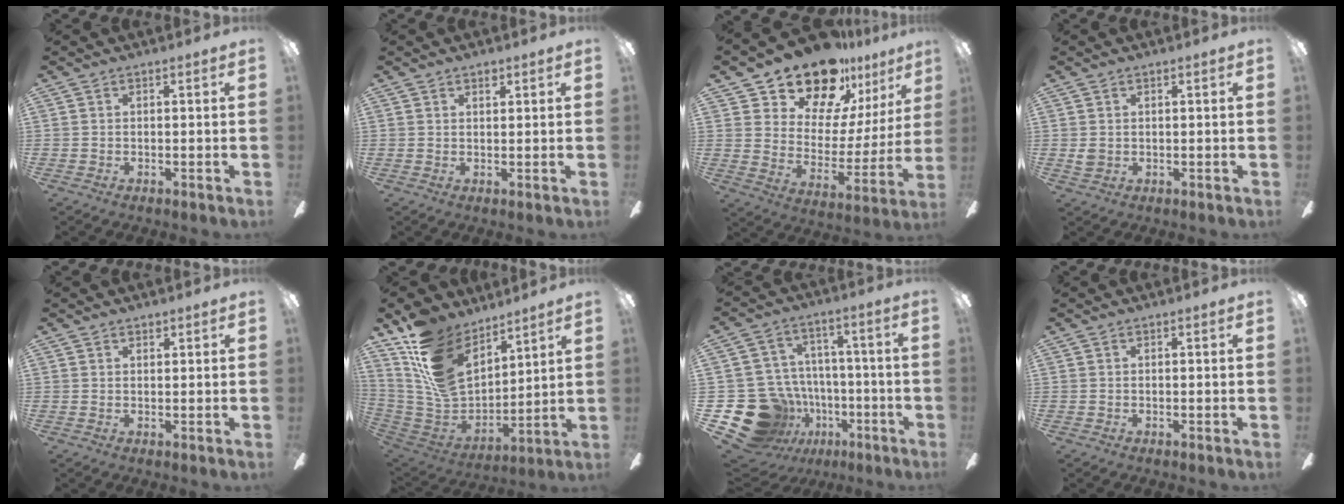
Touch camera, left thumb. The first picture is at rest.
{"total": 1.6, "force": [1.2, 0.9, 0.5], "torque": [0.005, -0.006, 0.020]}
{"total": 18.5, "force": [15.8, 8.1, 5.0], "torque": [-0.100, -0.125, 0.285]}
{"total": 1.8, "force": [0.5, 1.5, 0.8], "torque": [-0.008, 0.000, 0.008]}
{"total": 1.1, "force": [1.0, 0.4, 0.0], "torque": [-0.001, 0.000, 0.019]}
{"total": 17.9, "force": [10.9, 10.6, 9.4], "torque": [-0.207, -0.064, 0.210]}
{"total": 19.6, "force": [-7.6, 16.4, 7.6], "torque": [-0.162, 0.043, -0.085]}
{"total": 0.0}